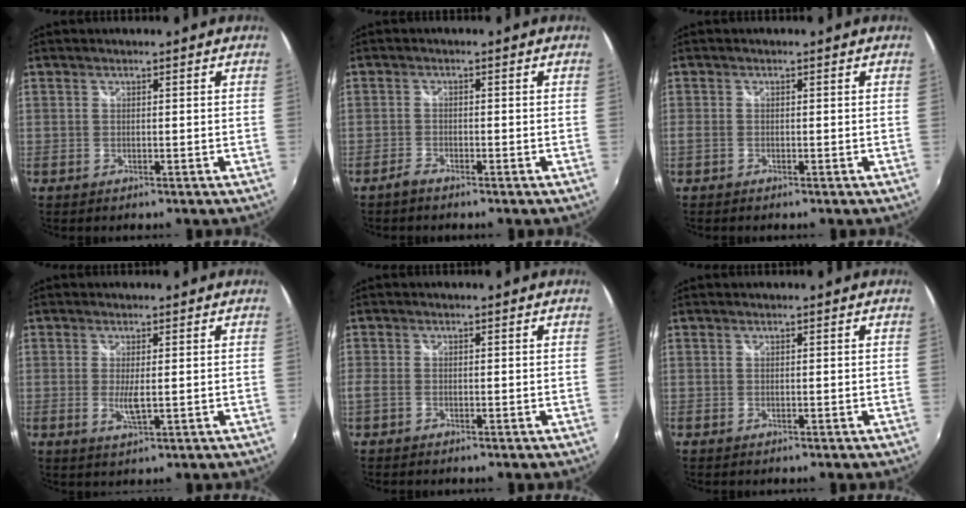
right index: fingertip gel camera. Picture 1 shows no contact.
{"total": 1.8, "force": [-1.6, 0.4, 0.6], "torque": [-0.021, -0.002, -0.035]}
{"total": 1.5, "force": [-1.0, 0.8, 0.7], "torque": [-0.017, -0.004, -0.022]}
{"total": 3.2, "force": [-0.3, 0.6, 3.1], "torque": [-0.060, -0.009, -0.005]}
{"total": 2.0, "force": [-1.2, 1.0, 1.1], "torque": [-0.026, -0.004, -0.028]}
{"total": 0.0}